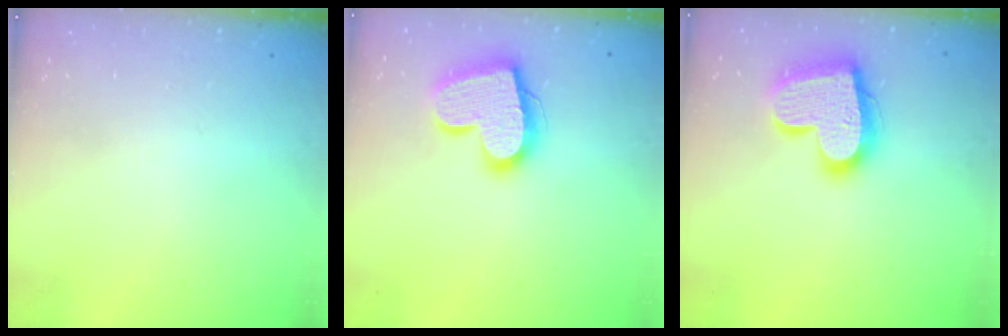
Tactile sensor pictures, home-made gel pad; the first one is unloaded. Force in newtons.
{"total": 18.7, "press": 18.6, "slide": 1.4}
{"total": 20.1, "press": 20.0, "slide": 1.7}